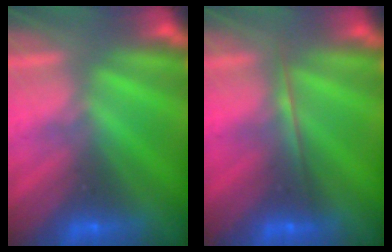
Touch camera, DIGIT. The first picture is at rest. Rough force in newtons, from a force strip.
{"total": 1.7}